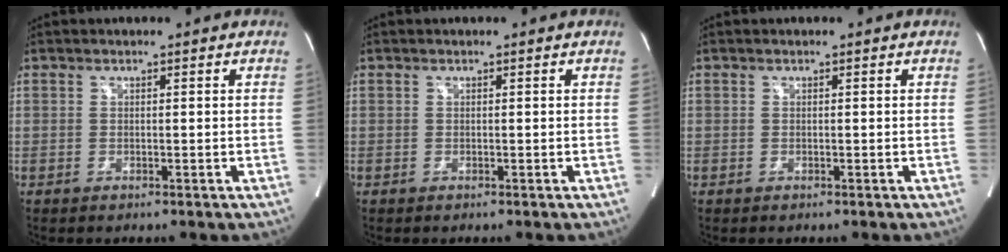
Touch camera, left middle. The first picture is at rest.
{"total": 0.0}
{"total": 0.0}